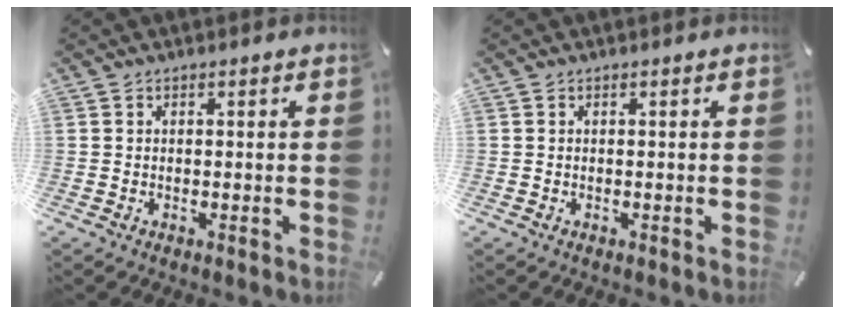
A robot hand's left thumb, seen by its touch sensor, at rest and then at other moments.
{"total": 0.0}